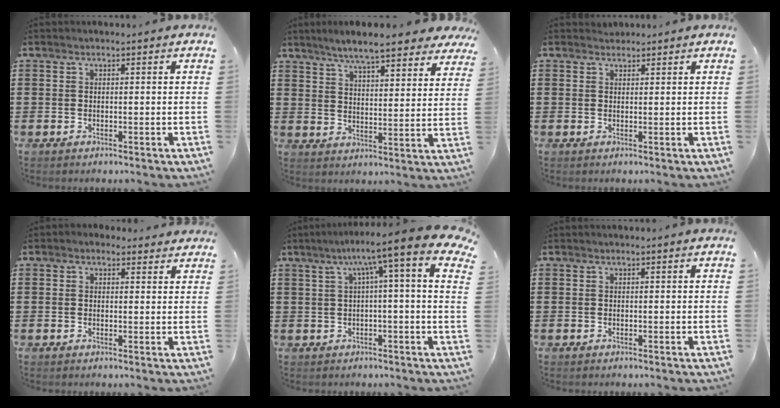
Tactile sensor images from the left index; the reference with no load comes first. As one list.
[{"total": 7.3, "force": [6.5, 0.5, 3.2], "torque": [-0.078, -0.024, 0.113]}, {"total": 1.1, "force": [1.0, 0.3, -0.1], "torque": [-0.001, 0.001, 0.021]}, {"total": 1.6, "force": [1.2, 1.0, 0.3], "torque": [-0.003, 0.004, 0.021]}, {"total": 7.3, "force": [2.4, -0.4, 6.9], "torque": [-0.130, -0.021, 0.030]}, {"total": 0.0}]